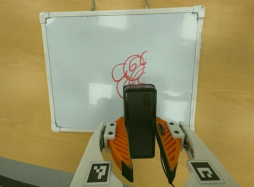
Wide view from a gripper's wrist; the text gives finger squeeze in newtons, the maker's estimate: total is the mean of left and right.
{"total": 7.8, "left": 6.8, "right": 8.7}